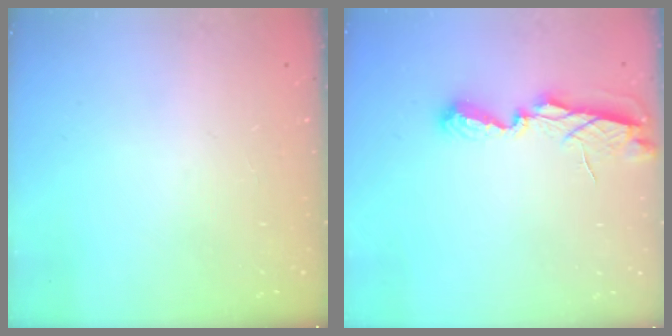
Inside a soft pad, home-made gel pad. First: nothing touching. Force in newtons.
{"total": 6.6, "press": 6.6, "slide": 0.2}